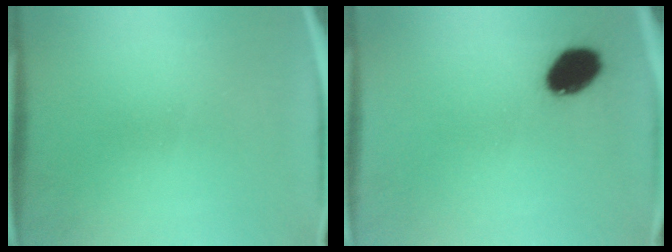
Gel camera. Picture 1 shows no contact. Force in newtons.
{"total": 9.8}